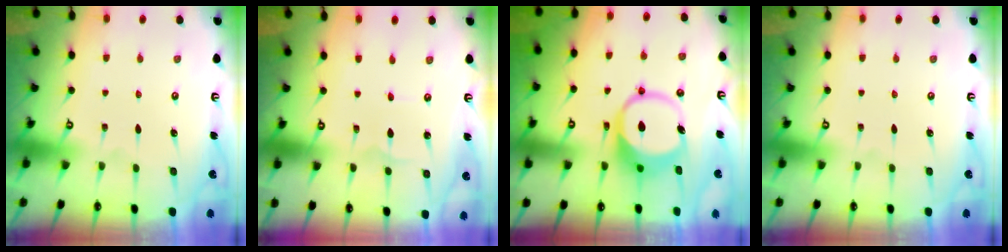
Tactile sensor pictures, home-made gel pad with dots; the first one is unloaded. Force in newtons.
{"total": 1.1, "press": 1.1, "slide": 0.2}
{"total": 9.9, "press": 9.8, "slide": 1.6}
{"total": 0.0}